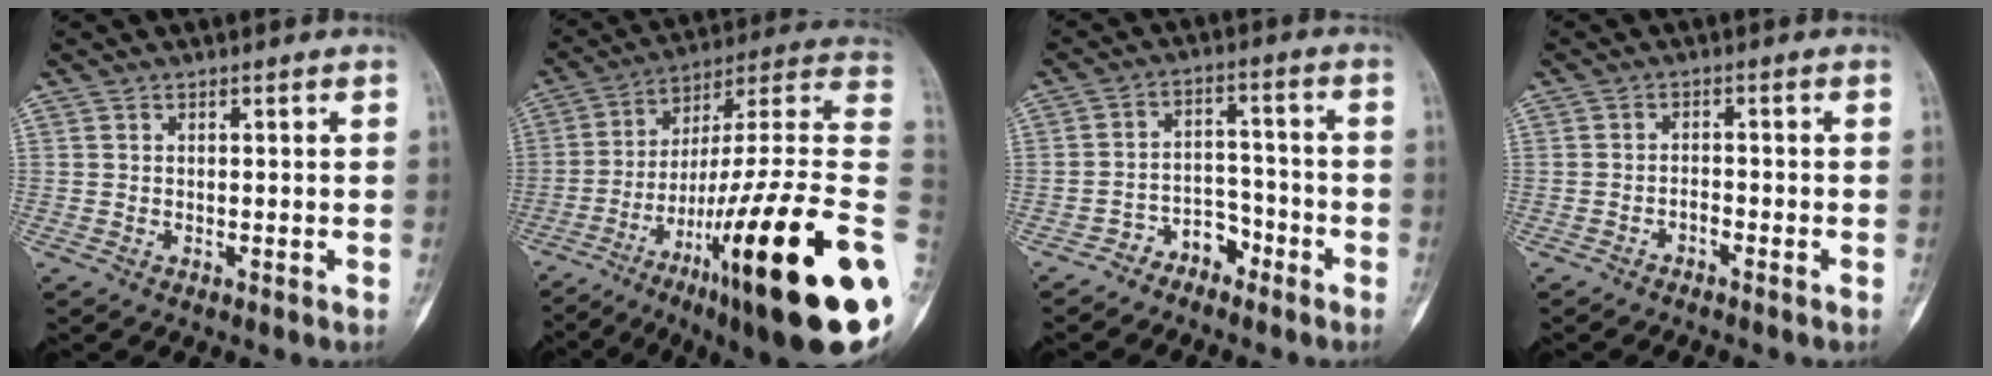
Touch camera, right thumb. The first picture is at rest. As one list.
[{"total": 32.7, "force": [-9.6, 5.5, 30.8], "torque": [-0.396, 0.061, -0.154]}, {"total": 5.4, "force": [-4.1, 3.3, 1.1], "torque": [0.010, 0.054, -0.073]}, {"total": 1.4, "force": [-1.3, 0.3, 0.6], "torque": [-0.016, 0.013, -0.023]}]